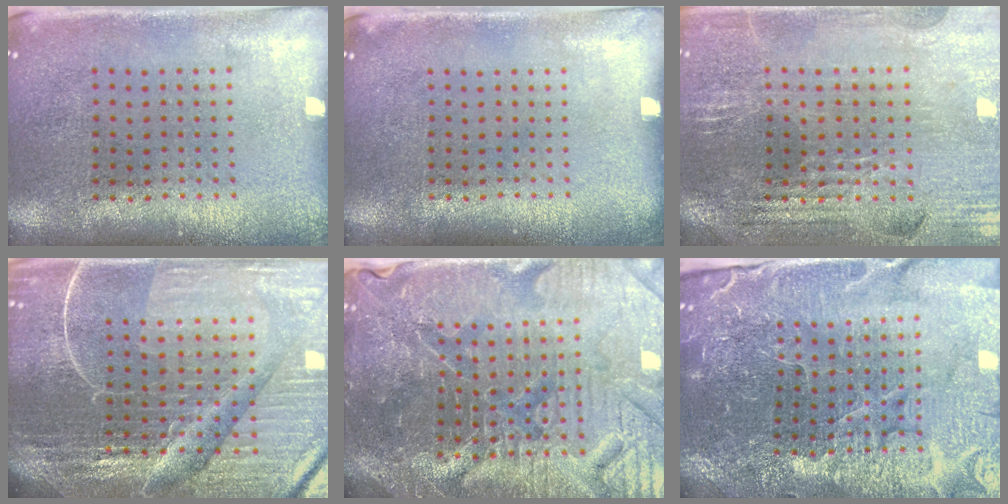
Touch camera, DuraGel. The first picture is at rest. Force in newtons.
{"total": 0.0}
{"total": 2.9, "press": 2.8, "slide": 0.5}
{"total": 6.3, "press": 5.6, "slide": 2.8}
{"total": 6.1, "press": 5.6, "slide": 2.4}
{"total": 4.8, "press": 4.6, "slide": 1.3}